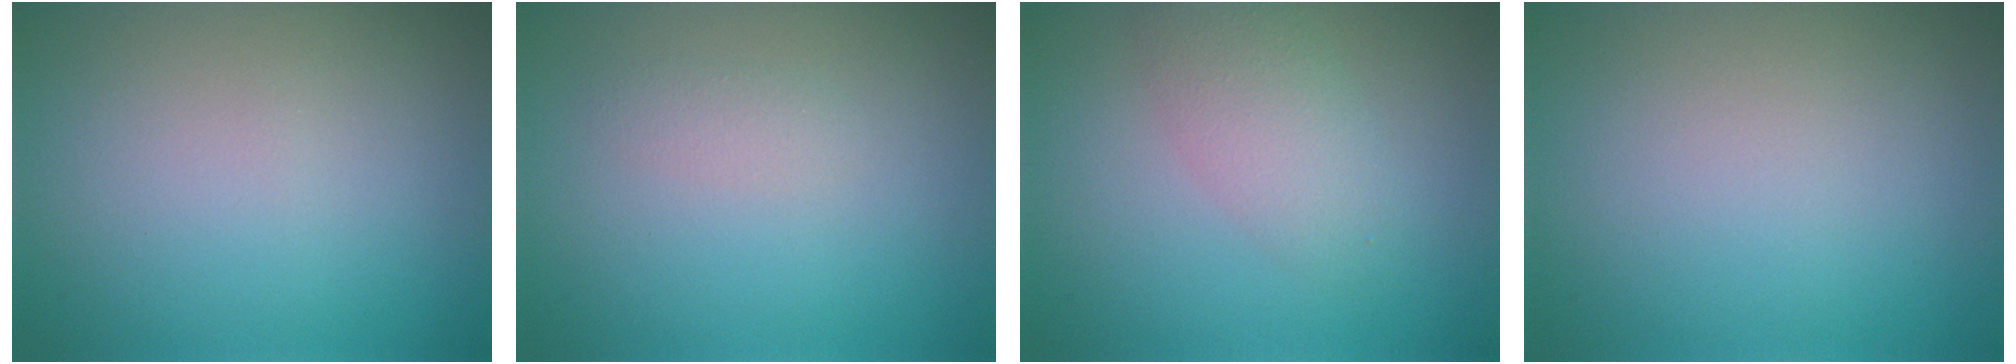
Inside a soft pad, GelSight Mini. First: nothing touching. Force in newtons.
{"total": 1.0, "press": 1.0, "slide": 0.0}
{"total": 3.0, "press": 3.0, "slide": 0.1}
{"total": 0.0}